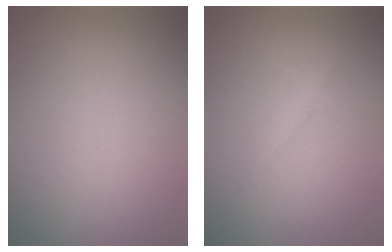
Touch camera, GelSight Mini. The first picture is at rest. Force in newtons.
{"total": 0.9, "press": 0.9, "slide": 0.1}